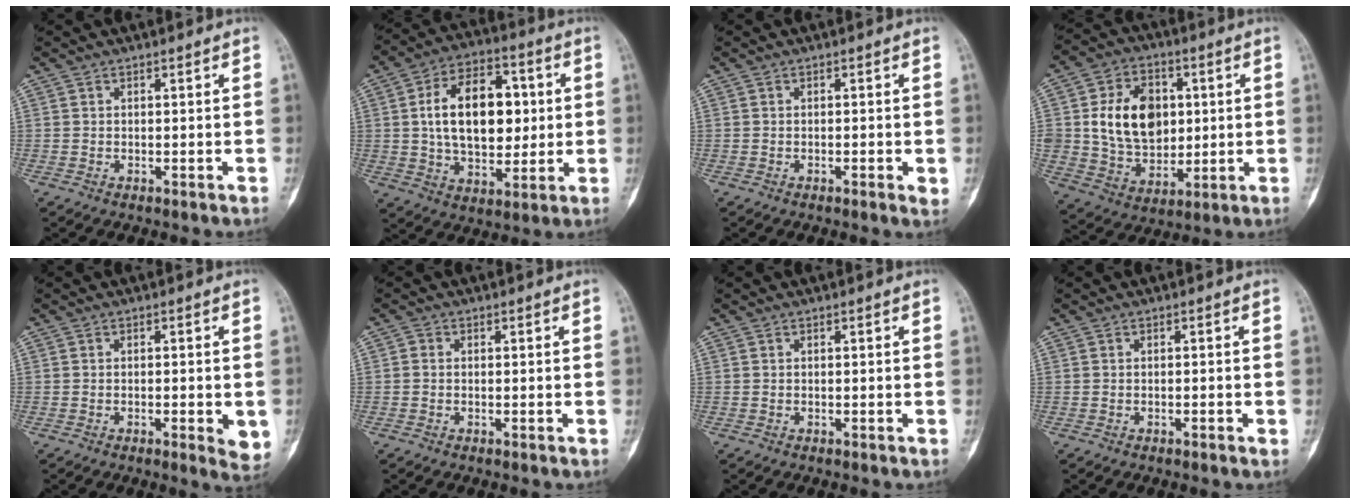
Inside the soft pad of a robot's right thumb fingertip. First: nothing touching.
{"total": 18.3, "force": [2.1, 11.4, 14.2], "torque": [-0.191, 0.012, 0.036]}
{"total": 1.7, "force": [-0.4, 0.7, 1.5], "torque": [-0.018, -0.002, -0.006]}
{"total": 16.7, "force": [2.3, 12.5, 10.8], "torque": [-0.137, -0.002, 0.050]}
{"total": 4.6, "force": [-1.1, 1.7, 4.2], "torque": [-0.042, -0.007, -0.013]}
{"total": 1.1, "force": [-0.1, 1.0, 0.4], "torque": [0.001, 0.003, -0.006]}
{"total": 0.0}
{"total": 0.6, "force": [-0.3, 0.3, 0.4], "torque": [-0.003, 0.001, -0.006]}